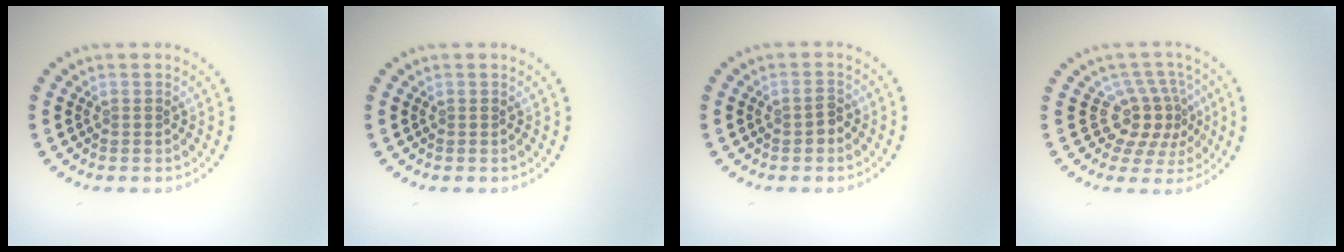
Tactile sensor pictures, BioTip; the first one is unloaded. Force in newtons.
{"total": 0.0}
{"total": 1.3, "press": 1.3, "slide": 0.2}
{"total": 3.7, "press": 2.6, "slide": 2.6}